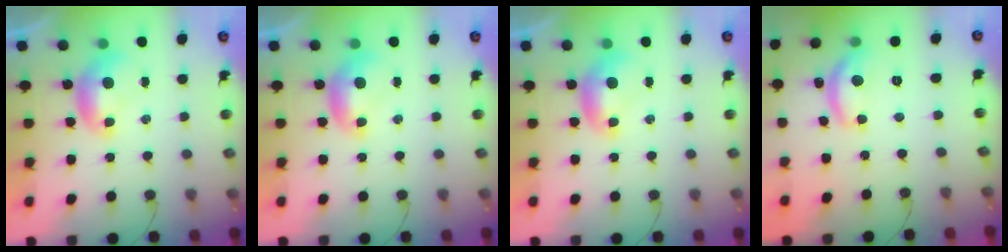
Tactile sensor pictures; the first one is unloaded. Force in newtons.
{"total": 0.0}
{"total": 0.0}
{"total": 8.8, "press": 8.8, "slide": 0.7}